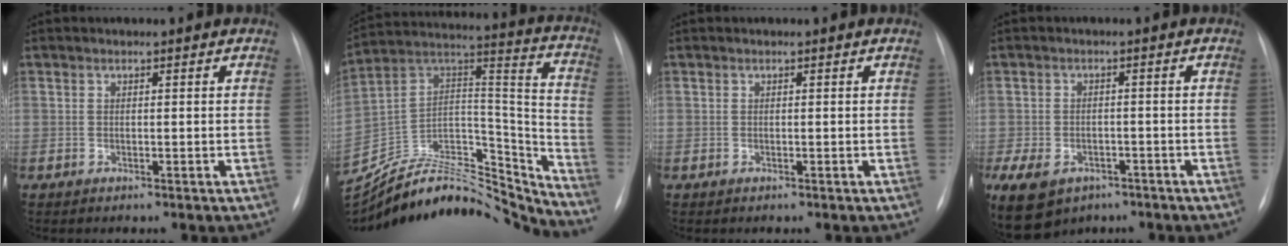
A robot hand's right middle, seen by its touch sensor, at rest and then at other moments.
{"total": 31.8, "force": [-30.0, 6.4, 8.6], "torque": [-0.148, 0.017, -0.458]}
{"total": 0.0}
{"total": 20.4, "force": [-10.6, 14.9, 9.0], "torque": [-0.291, -0.018, -0.142]}